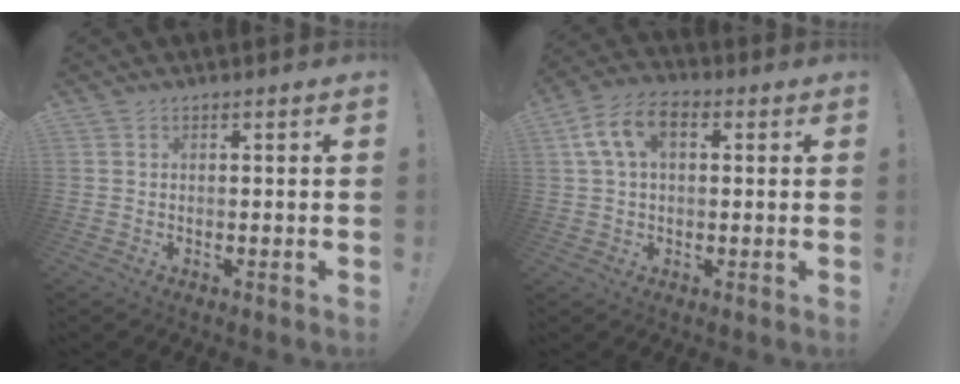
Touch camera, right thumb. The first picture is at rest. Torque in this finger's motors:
{"motor_torque": [-0.15, 0.52, 0.39, 0.29, 0.19]}